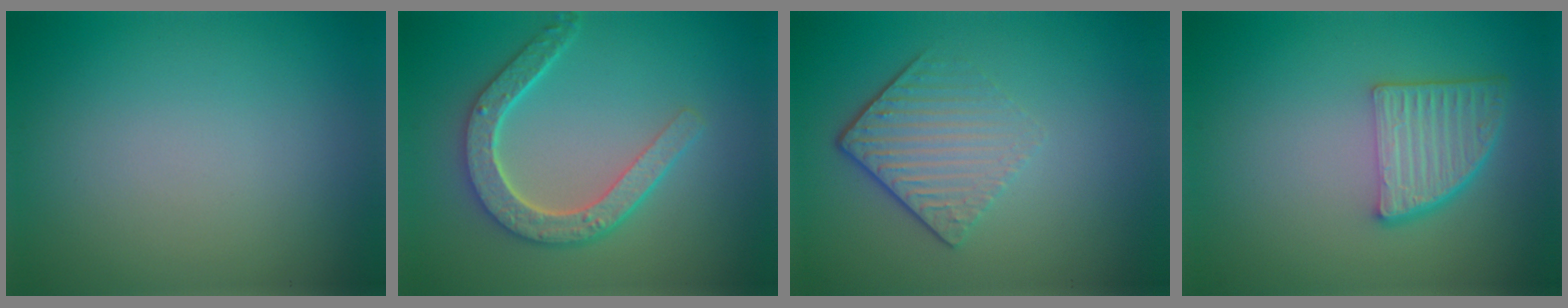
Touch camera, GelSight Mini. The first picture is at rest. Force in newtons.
{"total": 4.8, "press": 3.7, "slide": 3.0}
{"total": 4.3, "press": 2.8, "slide": 3.3}
{"total": 5.1, "press": 3.8, "slide": 3.5}